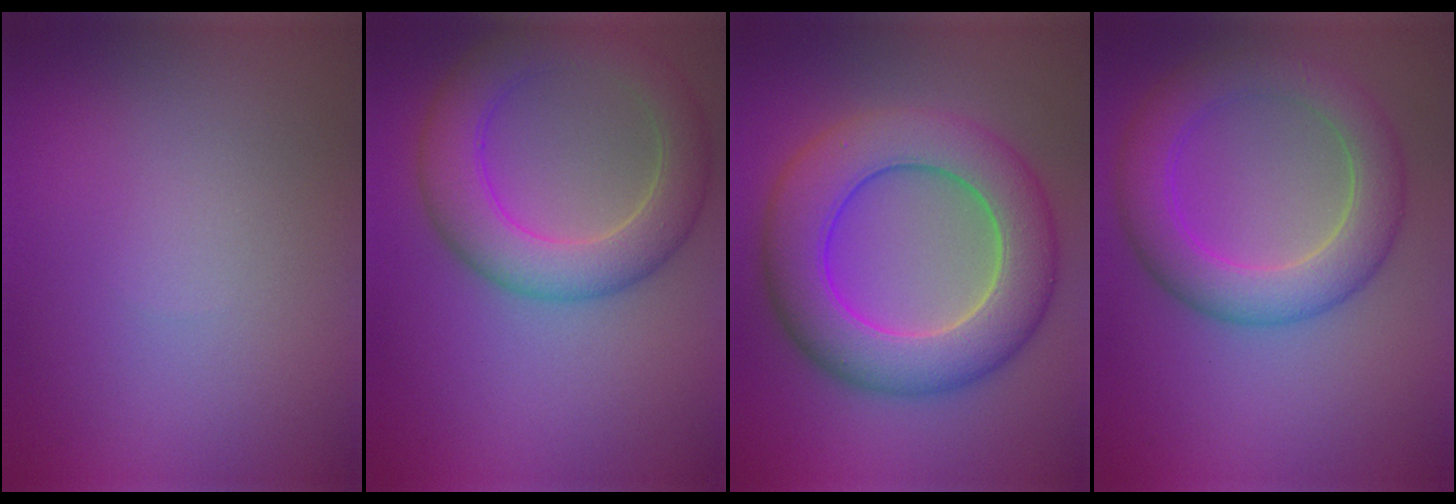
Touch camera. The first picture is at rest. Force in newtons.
{"total": 6.1, "press": 6.1, "slide": 0.2}
{"total": 9.3, "press": 9.3, "slide": 0.3}
{"total": 5.9, "press": 5.9, "slide": 0.4}